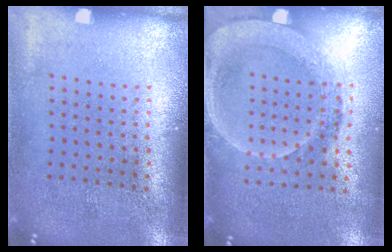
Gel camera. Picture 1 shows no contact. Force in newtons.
{"total": 1.7, "press": 1.6, "slide": 0.7}